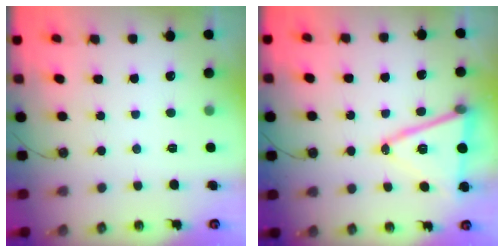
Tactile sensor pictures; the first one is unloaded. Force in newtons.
{"total": 14.9, "press": 14.5, "slide": 3.5}